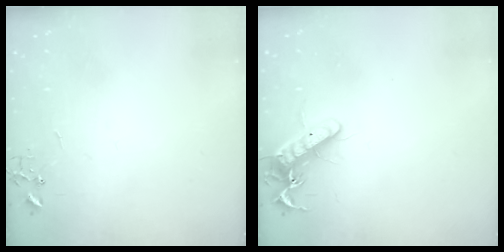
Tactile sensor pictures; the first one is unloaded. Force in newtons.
{"total": 13.7, "press": 13.6, "slide": 1.5}